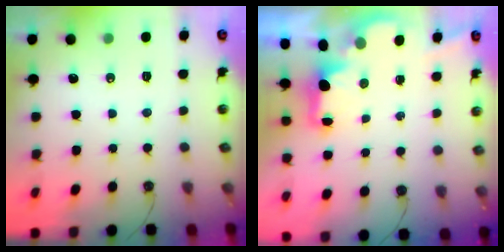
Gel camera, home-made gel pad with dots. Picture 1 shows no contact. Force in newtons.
{"total": 2.1, "press": 1.9, "slide": 0.8}